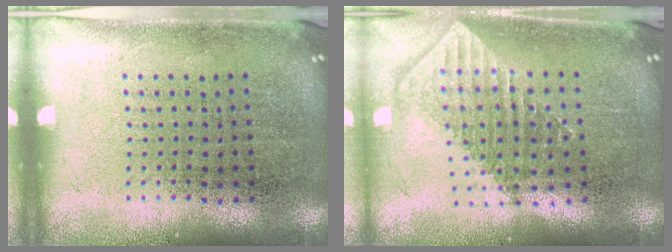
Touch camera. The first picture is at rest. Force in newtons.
{"total": 1.9, "press": 1.5, "slide": 1.1}